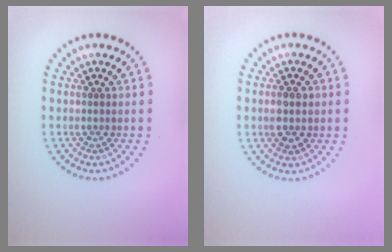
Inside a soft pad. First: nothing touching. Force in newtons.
{"total": 1.9, "press": 1.9, "slide": 0.0}